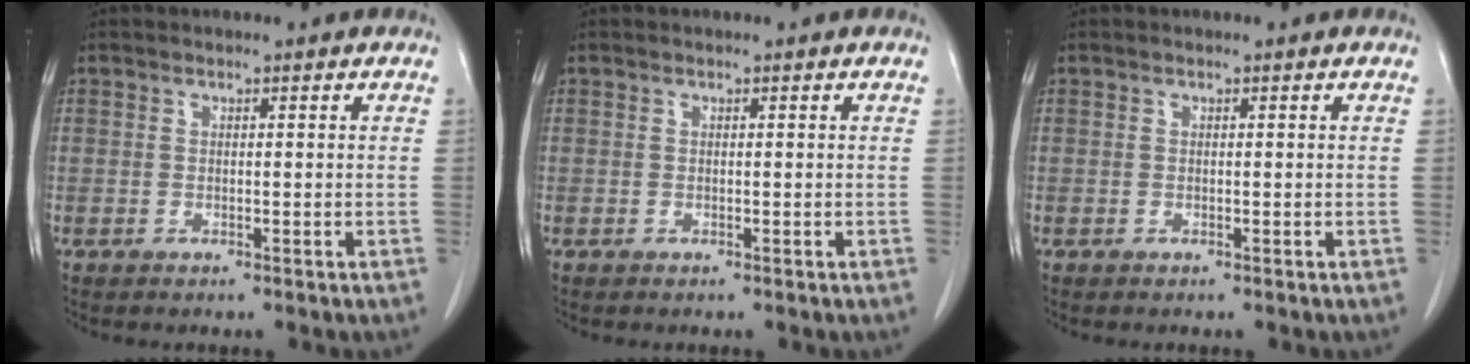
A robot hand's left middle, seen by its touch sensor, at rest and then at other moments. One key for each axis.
{"total": 0.0}
{"total": 0.0}